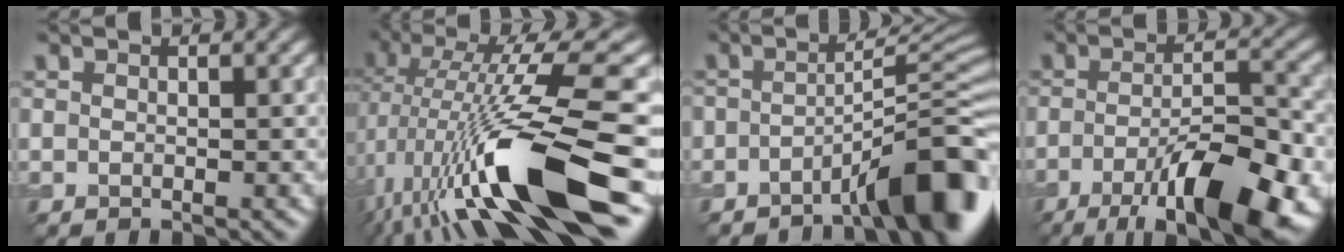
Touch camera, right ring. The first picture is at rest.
{"total": 13.1, "force": [-2.6, 3.0, 12.4], "torque": [-0.218, 0.010, -0.037]}
{"total": 7.8, "force": [-5.0, 1.5, 5.8], "torque": [-0.074, 0.021, -0.077]}
{"total": 10.6, "force": [-5.6, 2.4, 8.6], "torque": [-0.142, 0.000, -0.087]}